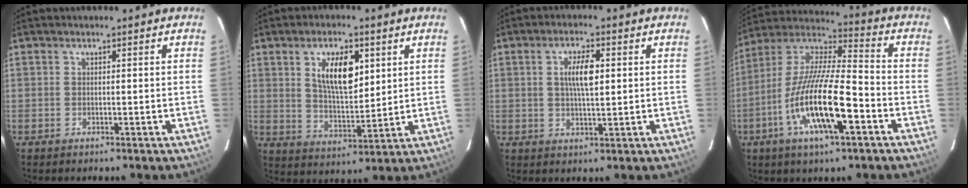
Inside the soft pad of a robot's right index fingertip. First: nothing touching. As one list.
[{"total": 10.5, "force": [3.9, 4.8, 8.5], "torque": [-0.146, 0.004, 0.075]}, {"total": 5.6, "force": [1.1, 1.8, 5.2], "torque": [-0.093, 0.005, 0.021]}, {"total": 18.5, "force": [-7.2, 4.4, 16.5], "torque": [-0.320, -0.018, -0.141]}]